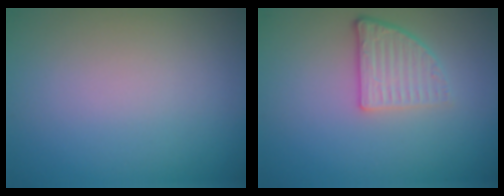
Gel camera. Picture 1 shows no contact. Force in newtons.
{"total": 3.0, "press": 2.3, "slide": 1.8}